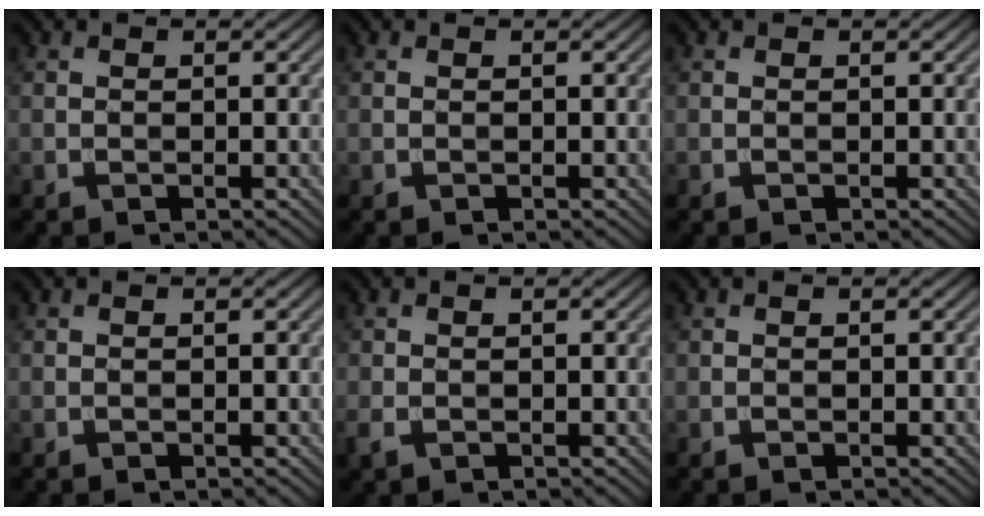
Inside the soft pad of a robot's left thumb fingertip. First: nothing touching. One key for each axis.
{"total": 0.0}
{"total": 0.0}
{"total": 0.0}
{"total": 1.6, "fx": -0.7, "fy": 1.1, "fz": 1.0, "tx": -0.034, "ty": -0.008, "tz": -0.014}
{"total": 0.0}